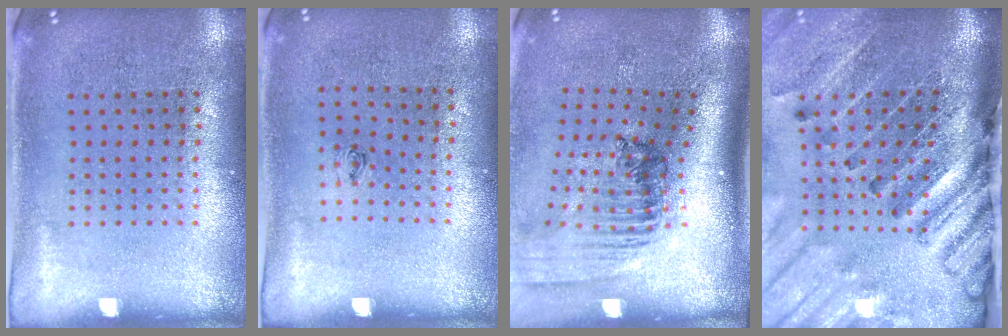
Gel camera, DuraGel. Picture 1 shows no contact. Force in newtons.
{"total": 0.5, "press": 0.1, "slide": 0.5}
{"total": 1.8, "press": 1.4, "slide": 1.2}
{"total": 4.7, "press": 3.4, "slide": 3.2}